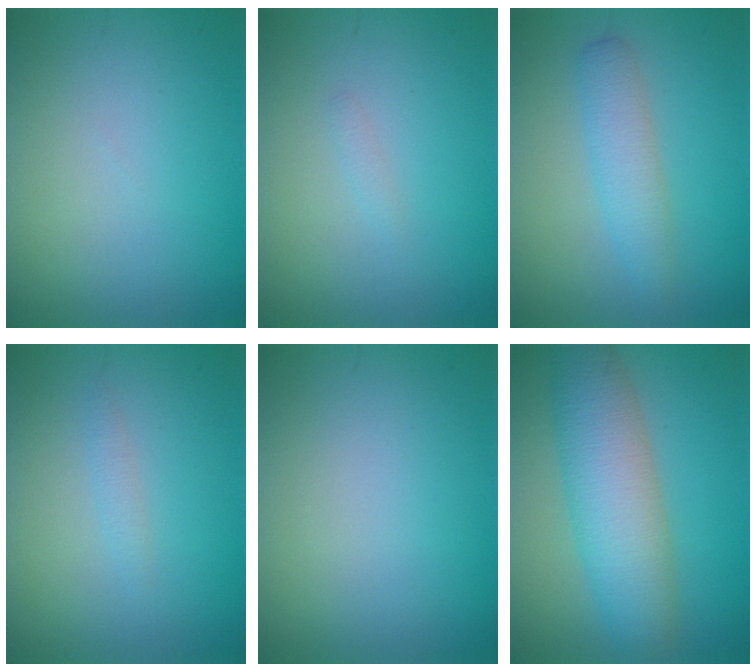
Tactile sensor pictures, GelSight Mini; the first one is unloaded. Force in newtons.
{"total": 0.5, "press": 0.5, "slide": 0.0}
{"total": 3.0, "press": 3.0, "slide": 0.1}
{"total": 0.9, "press": 0.9, "slide": 0.0}
{"total": 0.0}
{"total": 7.5, "press": 7.5, "slide": 0.5}